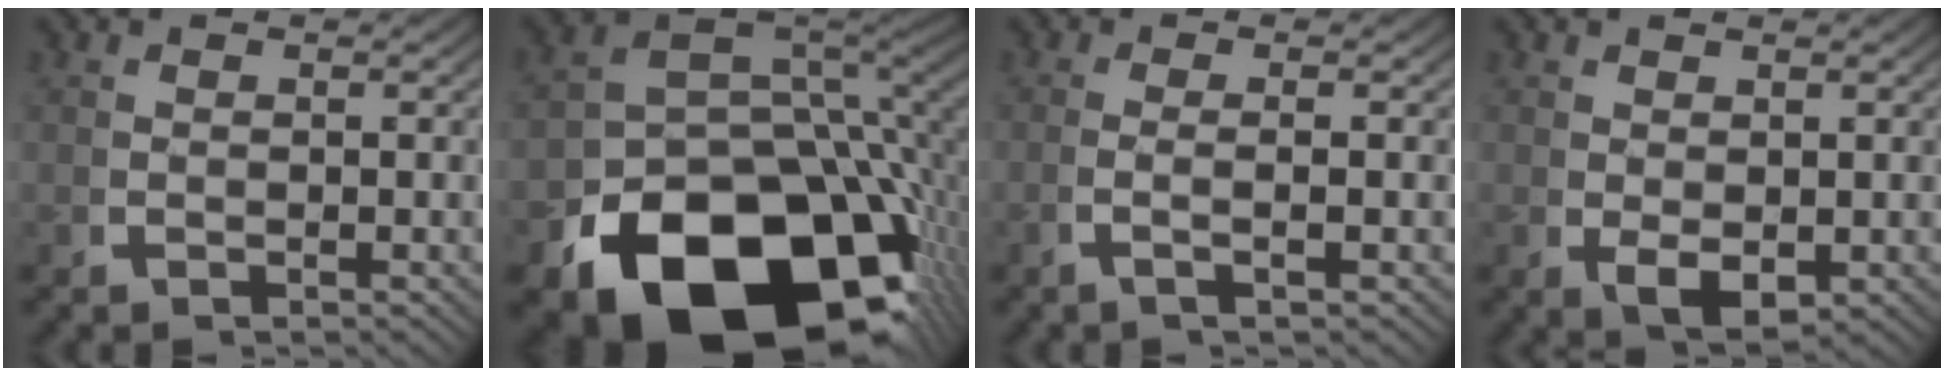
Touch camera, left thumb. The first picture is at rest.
{"total": 24.3, "force": [-9.0, 15.0, 16.8], "torque": [-0.279, -0.084, -0.107]}
{"total": 2.1, "force": [-0.3, -0.2, 2.1], "torque": [-0.051, -0.004, -0.006]}
{"total": 2.7, "force": [-0.3, 1.8, 2.1], "torque": [-0.047, -0.024, 0.012]}